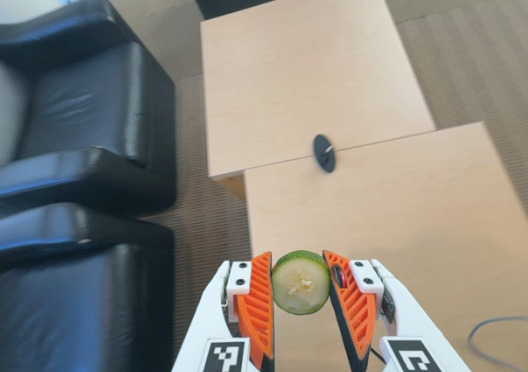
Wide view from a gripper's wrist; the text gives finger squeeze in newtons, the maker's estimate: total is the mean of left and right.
{"total": 11.8, "left": 13.1, "right": 10.5}